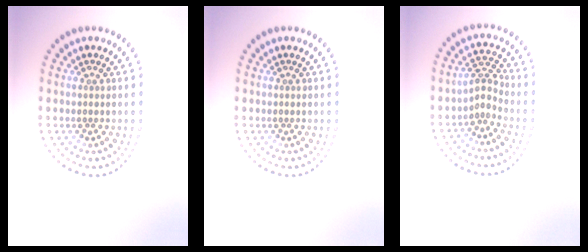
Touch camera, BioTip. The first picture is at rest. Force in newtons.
{"total": 0.0}
{"total": 2.1, "press": 1.4, "slide": 1.5}